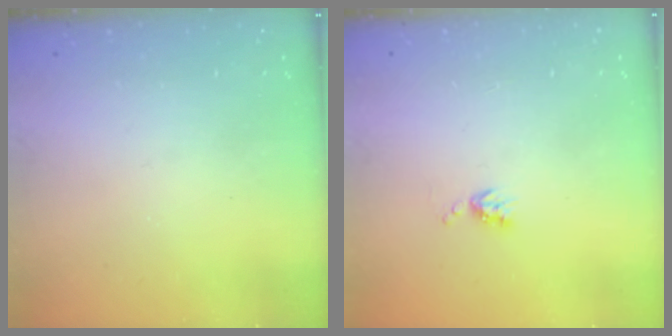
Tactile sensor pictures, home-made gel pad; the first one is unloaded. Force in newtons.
{"total": 5.8, "press": 5.7, "slide": 0.8}